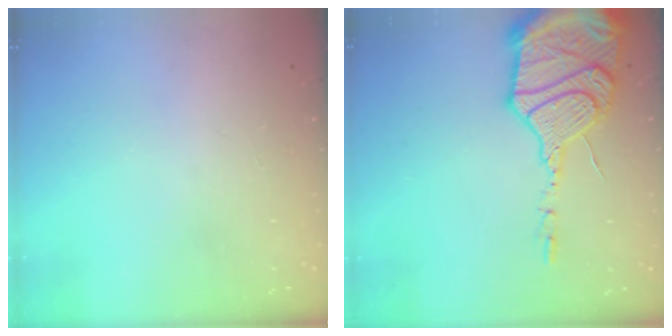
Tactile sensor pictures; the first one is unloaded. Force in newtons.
{"total": 20.3, "press": 20.1, "slide": 2.1}